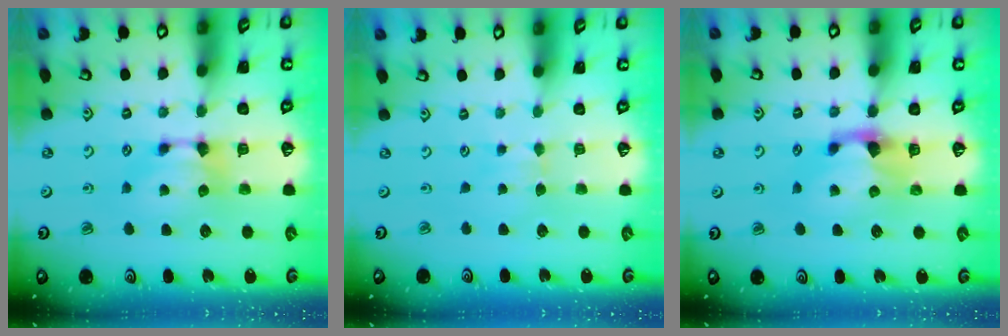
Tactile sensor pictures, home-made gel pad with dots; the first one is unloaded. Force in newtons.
{"total": 2.8, "press": 2.8, "slide": 0.5}
{"total": 1.2, "press": 0.9, "slide": 0.9}